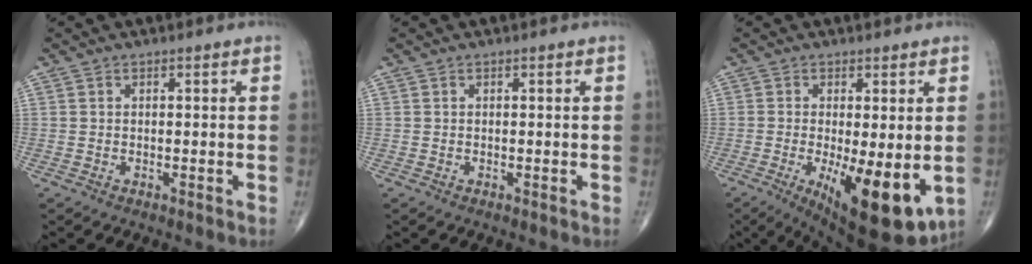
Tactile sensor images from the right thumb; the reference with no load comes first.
{"total": 0.0}
{"total": 14.4, "force": [-3.4, 5.0, 13.1], "torque": [-0.188, -0.027, -0.034]}